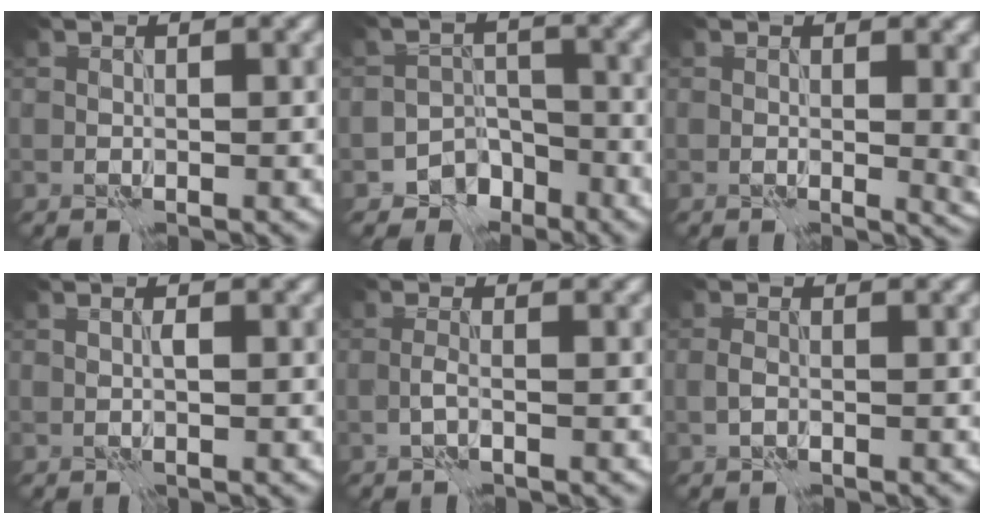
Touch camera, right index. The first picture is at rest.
{"total": 3.8, "force": [-2.9, 2.4, 0.6], "torque": [0.005, 0.004, -0.047]}
{"total": 4.1, "force": [-0.1, 1.6, 3.8], "torque": [-0.036, -0.009, 0.003]}
{"total": 0.5, "force": [0.1, -0.5, 0.0], "torque": [-0.002, 0.001, 0.006]}
{"total": 1.0, "force": [-0.6, -0.2, 0.8], "torque": [-0.020, 0.004, -0.014]}
{"total": 1.0, "force": [-0.6, 0.3, 0.7], "torque": [-0.017, 0.002, -0.014]}